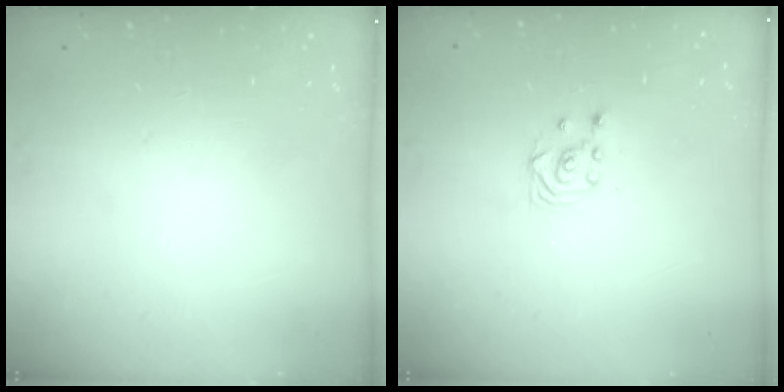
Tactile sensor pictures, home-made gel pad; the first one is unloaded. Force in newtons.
{"total": 3.4, "press": 3.4, "slide": 0.5}